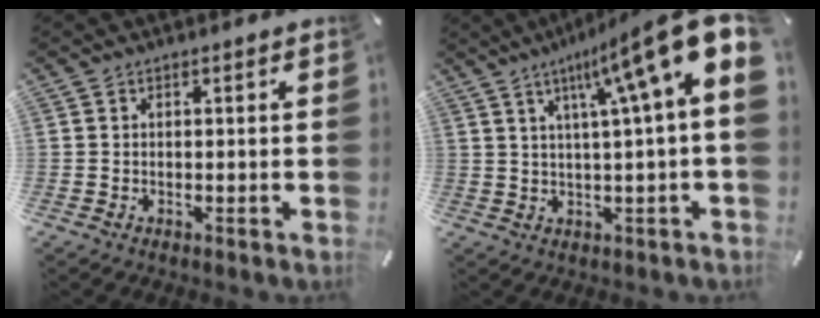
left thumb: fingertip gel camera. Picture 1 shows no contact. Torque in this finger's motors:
{"motor_torque": [1.39, 2.17, 2.01, -0.75, 0.23]}